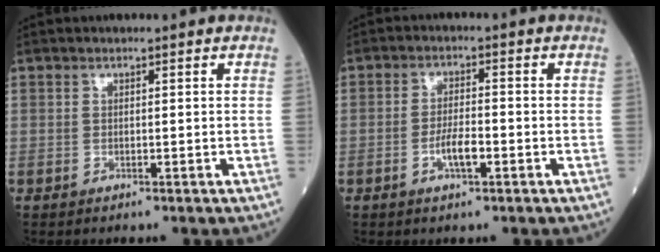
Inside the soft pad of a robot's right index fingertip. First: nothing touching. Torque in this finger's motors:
{"motor_torque": [0.19, -0.05, 0.15, 0.06]}